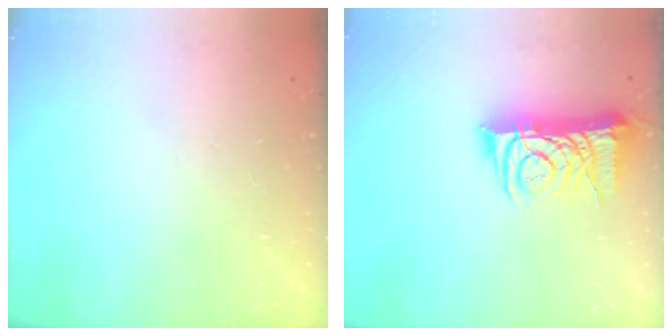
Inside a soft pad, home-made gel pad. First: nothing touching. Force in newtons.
{"total": 9.5, "press": 9.4, "slide": 1.1}